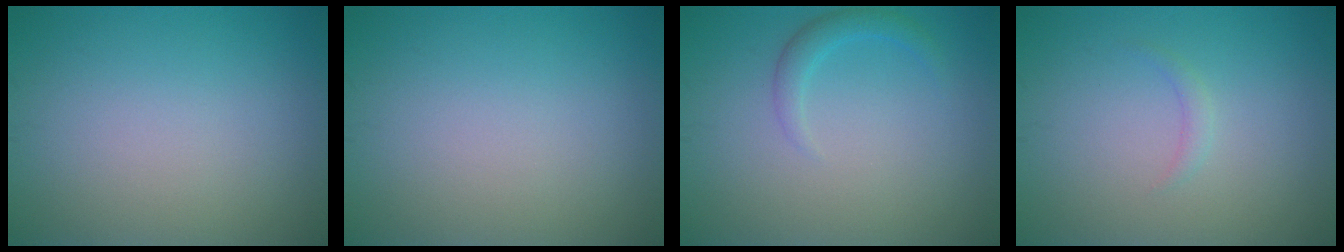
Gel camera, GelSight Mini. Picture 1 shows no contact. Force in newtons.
{"total": 0.0}
{"total": 1.6, "press": 1.6, "slide": 0.1}
{"total": 0.8, "press": 0.8, "slide": 0.0}